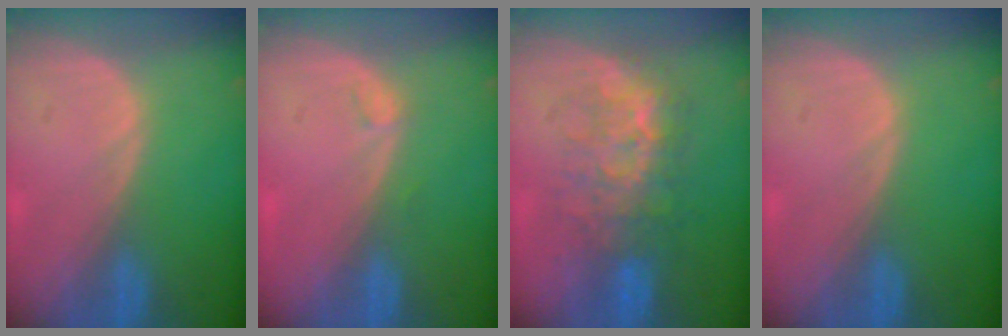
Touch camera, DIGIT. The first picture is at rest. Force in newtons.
{"total": 1.0, "press": 0.9, "slide": 0.3}
{"total": 7.7, "press": 7.5, "slide": 1.4}
{"total": 0.0}